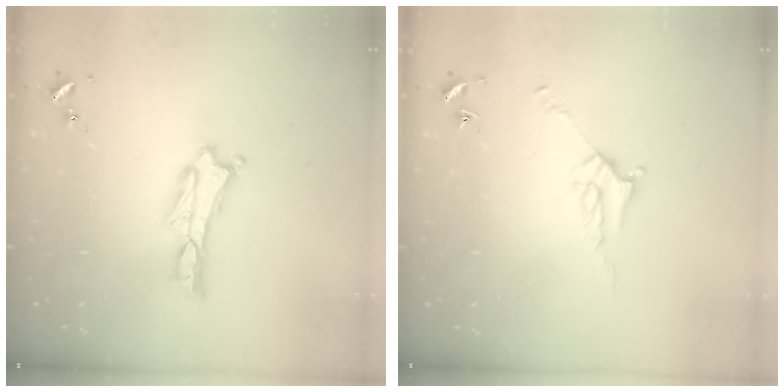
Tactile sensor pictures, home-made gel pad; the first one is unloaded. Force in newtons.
{"total": 3.5, "press": 3.5, "slide": 0.3}